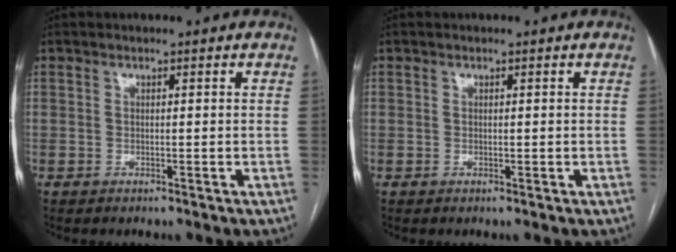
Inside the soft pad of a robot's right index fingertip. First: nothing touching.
{"total": 0.5, "force": [0.0, 0.4, 0.4], "torque": [-0.006, -0.002, 0.002]}